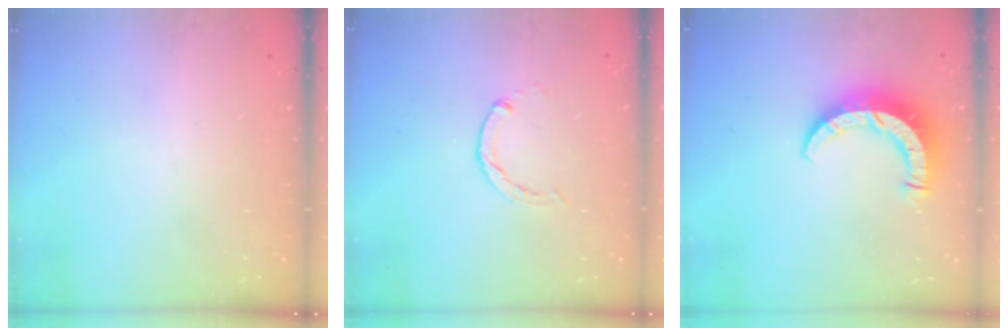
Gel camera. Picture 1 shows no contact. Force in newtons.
{"total": 0.0}
{"total": 9.4, "press": 9.3, "slide": 0.9}